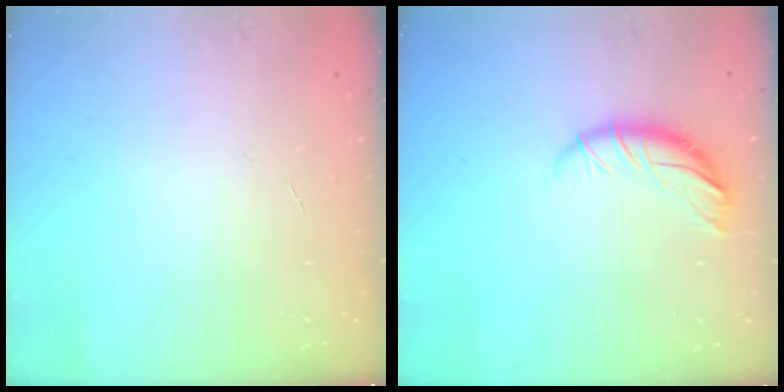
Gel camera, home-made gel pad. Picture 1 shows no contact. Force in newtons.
{"total": 10.4, "press": 10.3, "slide": 1.5}